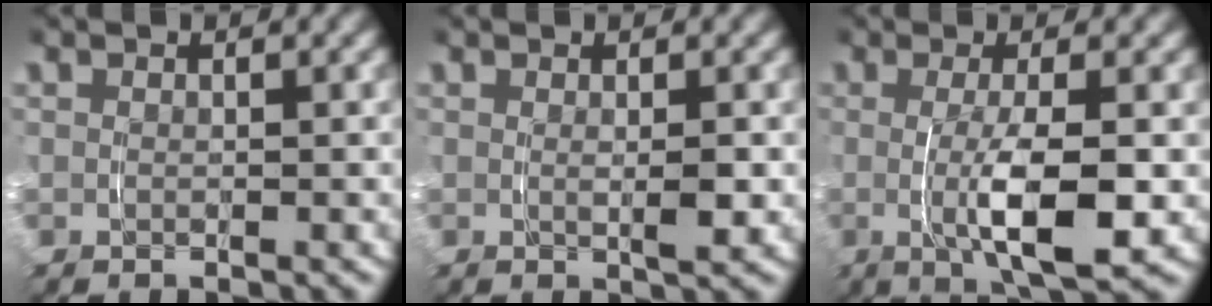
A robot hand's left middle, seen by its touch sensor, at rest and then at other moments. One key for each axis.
{"total": 1.4, "fx": 0.0, "fy": 0.1, "fz": 1.4, "tx": -0.020, "ty": -0.004, "tz": 0.001}
{"total": 5.6, "fx": -0.6, "fy": 1.0, "fz": 5.5, "tx": -0.090, "ty": -0.008, "tz": -0.007}